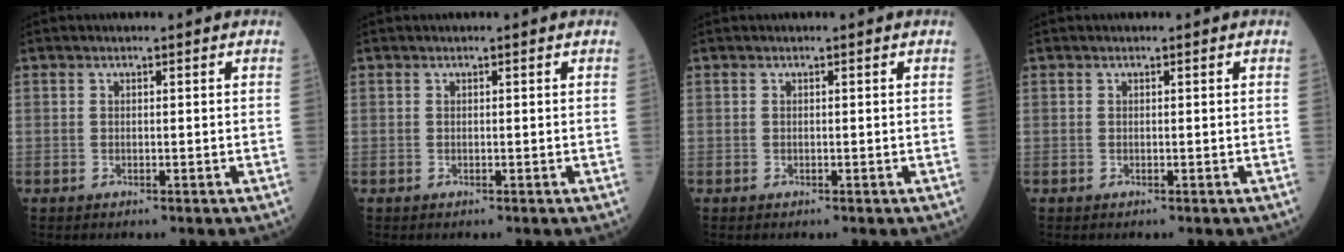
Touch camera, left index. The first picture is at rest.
{"total": 0.0}
{"total": 0.0}
{"total": 0.0}